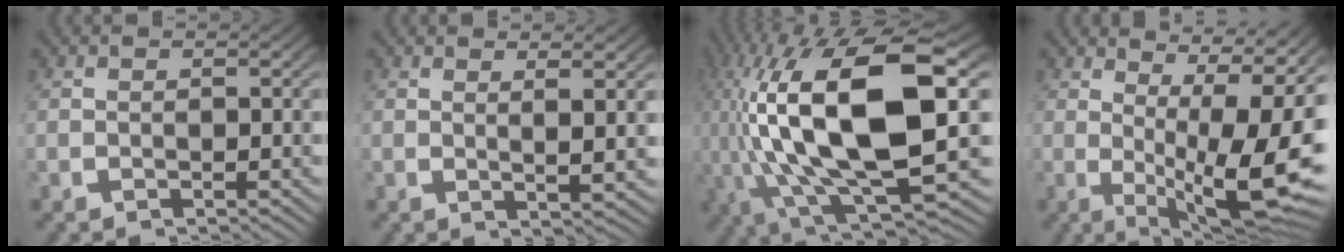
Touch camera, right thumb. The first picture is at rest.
{"total": 2.3, "force": [1.2, -0.2, 1.9], "torque": [-0.035, -0.006, 0.024]}
{"total": 20.8, "force": [0.3, 10.1, 18.2], "torque": [-0.375, -0.050, 0.030]}
{"total": 12.8, "force": [-0.7, 6.3, 11.1], "torque": [-0.179, -0.058, 0.023]}